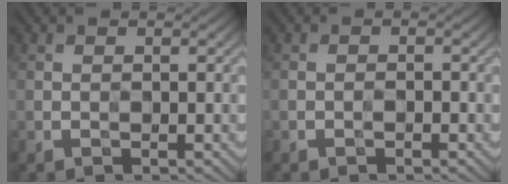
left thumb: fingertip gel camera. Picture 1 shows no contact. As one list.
[{"total": 0.6, "force": [-0.5, -0.3, -0.1], "torque": [0.001, 0.004, -0.010]}]